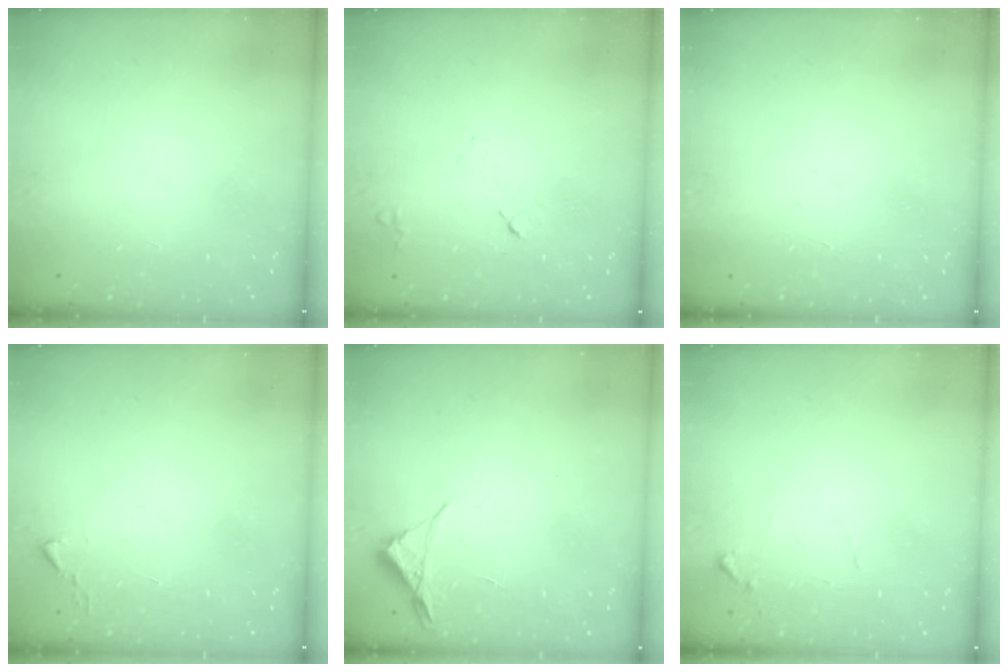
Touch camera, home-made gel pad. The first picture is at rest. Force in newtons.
{"total": 8.0, "press": 7.9, "slide": 0.8}
{"total": 1.5, "press": 1.5, "slide": 0.1}
{"total": 2.4, "press": 2.4, "slide": 0.3}
{"total": 3.5, "press": 3.5, "slide": 0.6}
{"total": 5.8, "press": 5.7, "slide": 0.4}